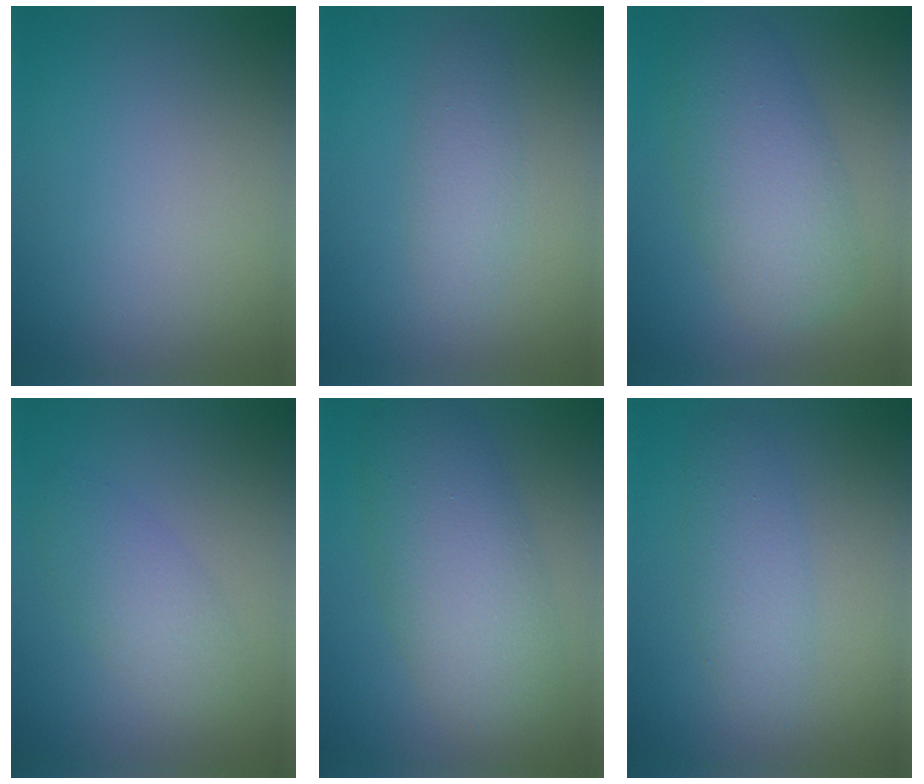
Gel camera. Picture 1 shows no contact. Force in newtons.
{"total": 2.3, "press": 2.3, "slide": 0.0}
{"total": 6.4, "press": 6.4, "slide": 0.1}
{"total": 3.0, "press": 3.0, "slide": 0.0}
{"total": 7.6, "press": 7.6, "slide": 0.3}
{"total": 3.0, "press": 3.0, "slide": 0.2}